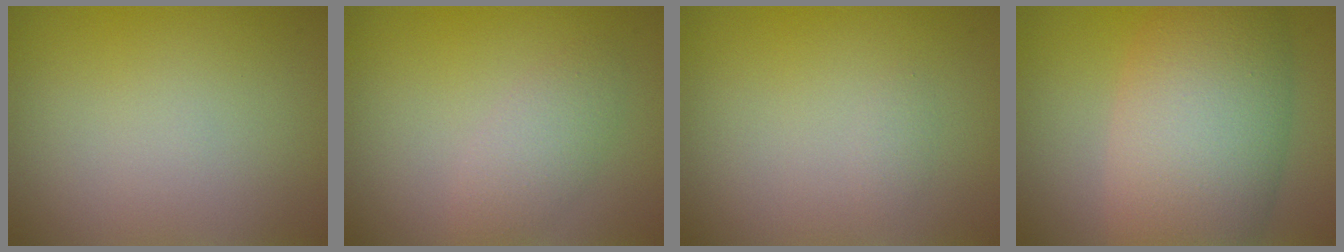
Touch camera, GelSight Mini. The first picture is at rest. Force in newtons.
{"total": 2.1, "press": 2.1, "slide": 0.0}
{"total": 0.6, "press": 0.6, "slide": 0.0}
{"total": 10.1, "press": 10.1, "slide": 0.1}